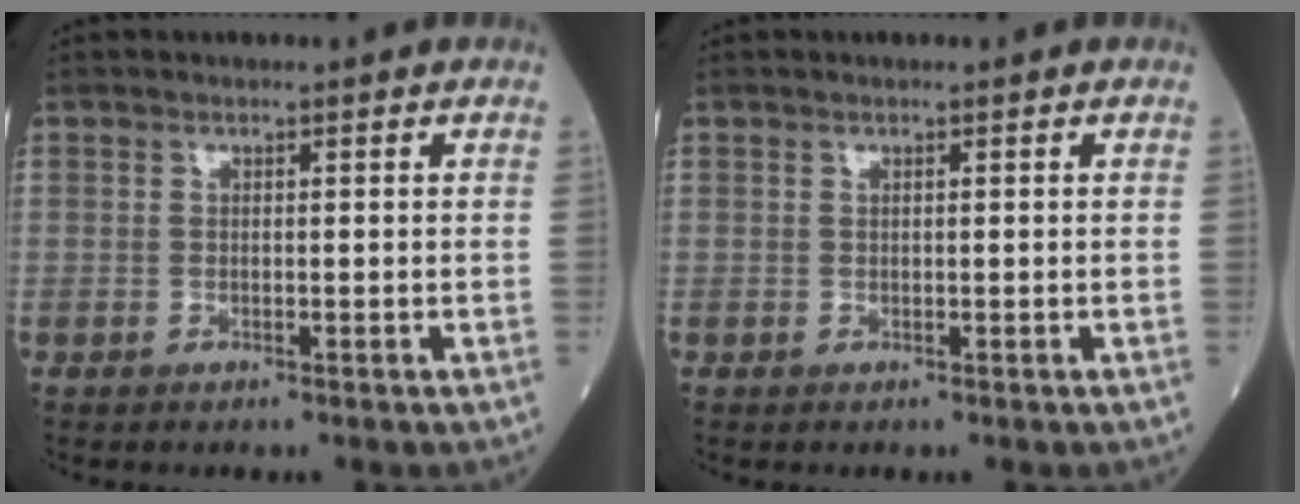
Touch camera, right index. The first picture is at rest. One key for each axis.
{"total": 0.0}